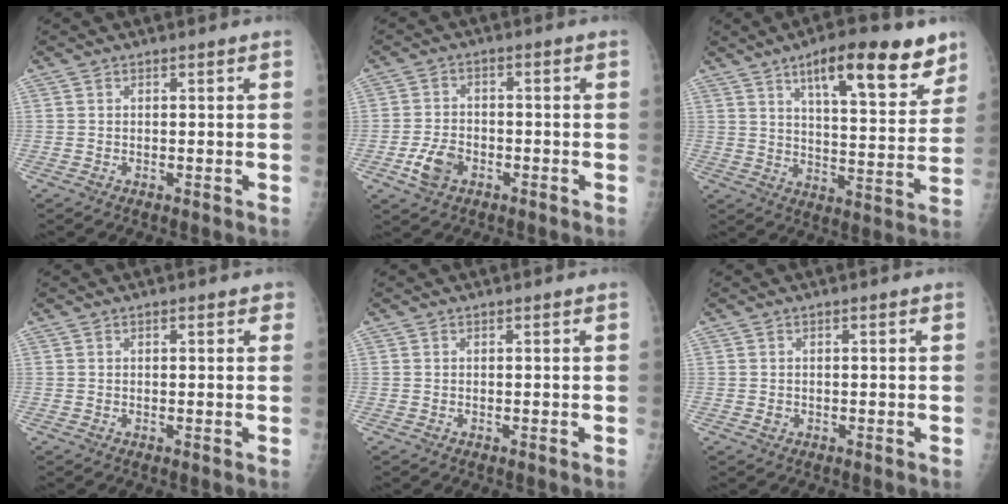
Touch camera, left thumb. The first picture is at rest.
{"total": 5.6, "force": [-2.6, 3.7, 3.2], "torque": [-0.060, 0.013, -0.047]}
{"total": 17.7, "force": [10.8, 5.5, 12.9], "torque": [-0.146, -0.050, 0.161]}
{"total": 1.6, "force": [0.8, 0.7, 1.1], "torque": [-0.007, 0.001, 0.006]}
{"total": 0.0}
{"total": 0.7, "force": [-0.2, 0.6, 0.2], "torque": [0.003, 0.000, -0.002]}